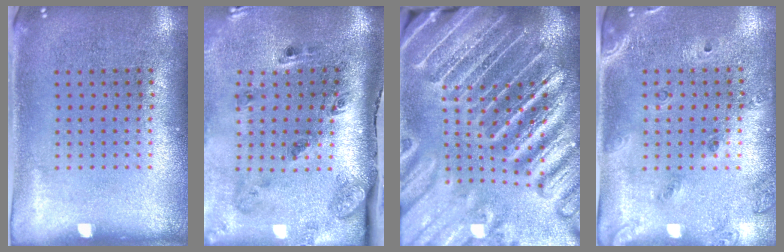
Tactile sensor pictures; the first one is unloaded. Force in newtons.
{"total": 3.2, "press": 2.1, "slide": 2.5}
{"total": 5.5, "press": 4.8, "slide": 2.7}
{"total": 1.5, "press": 1.3, "slide": 0.7}